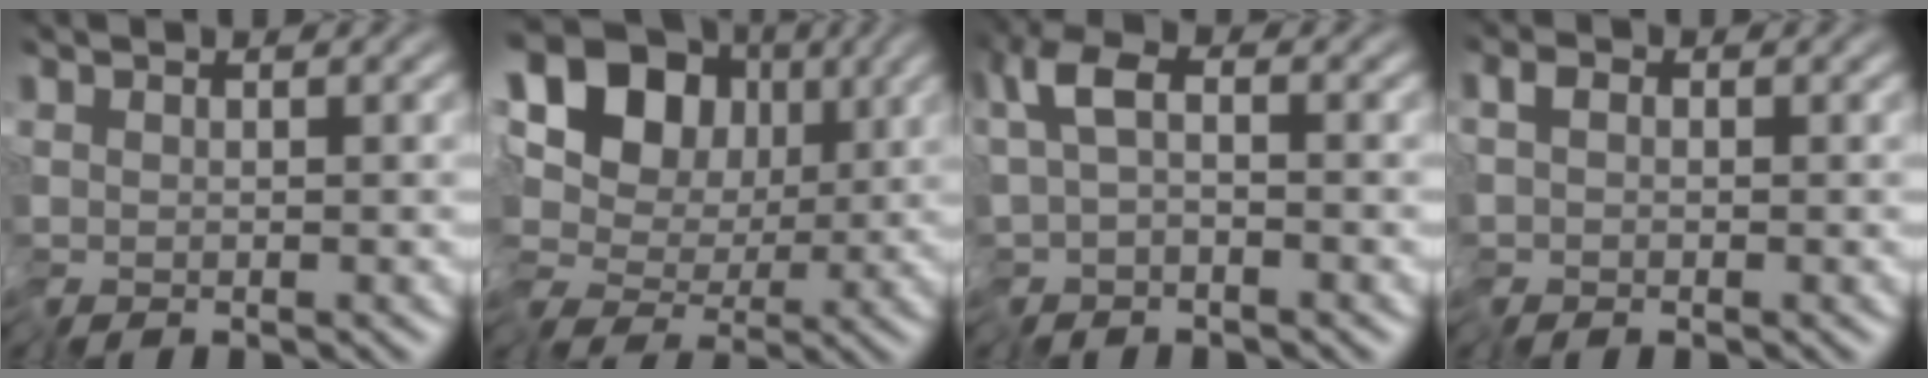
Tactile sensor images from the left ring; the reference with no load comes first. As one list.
[{"total": 14.4, "force": [0.4, 11.8, 8.3], "torque": [-0.126, 0.016, -0.013]}, {"total": 2.7, "force": [-1.0, 1.3, 2.1], "torque": [-0.047, -0.005, -0.027]}, {"total": 0.6, "force": [-0.5, 0.4, 0.0], "torque": [0.004, -0.001, -0.011]}]